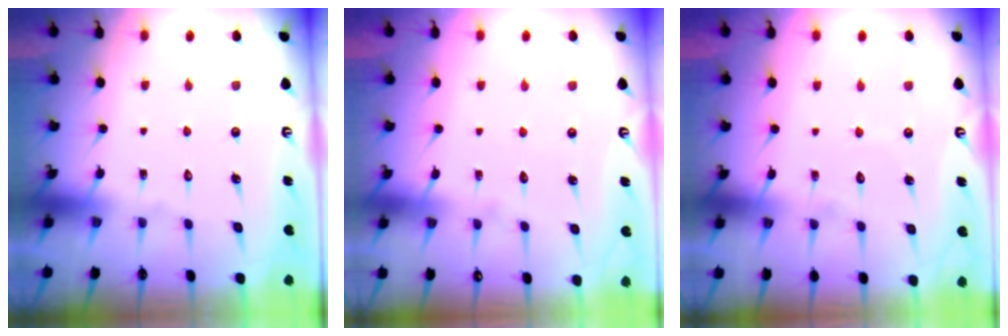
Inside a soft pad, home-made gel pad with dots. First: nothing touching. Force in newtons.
{"total": 2.1, "press": 2.1, "slide": 0.2}
{"total": 2.6, "press": 2.5, "slide": 0.2}